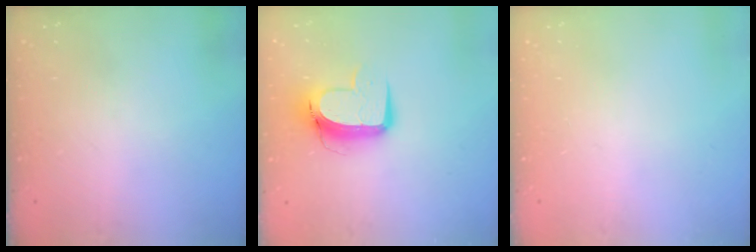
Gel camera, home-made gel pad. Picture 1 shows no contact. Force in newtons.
{"total": 11.3, "press": 11.2, "slide": 1.3}
{"total": 0.0}